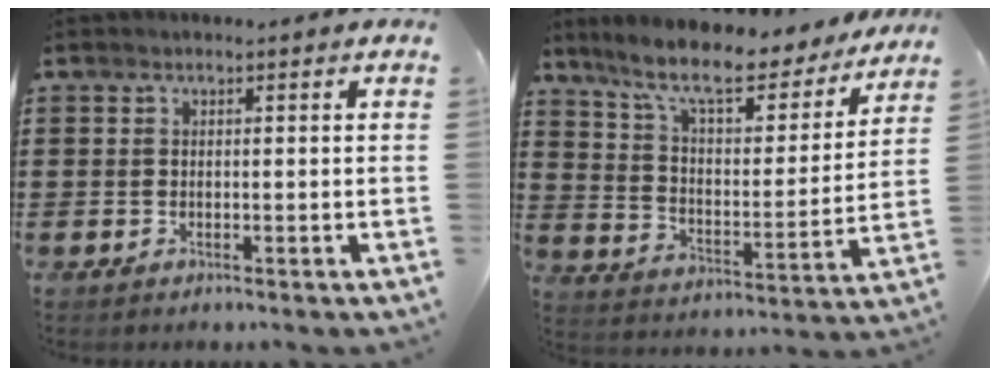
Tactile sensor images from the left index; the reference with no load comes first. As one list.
[{"total": 10.2, "force": [8.6, 1.6, 5.3], "torque": [-0.128, -0.050, 0.144]}]